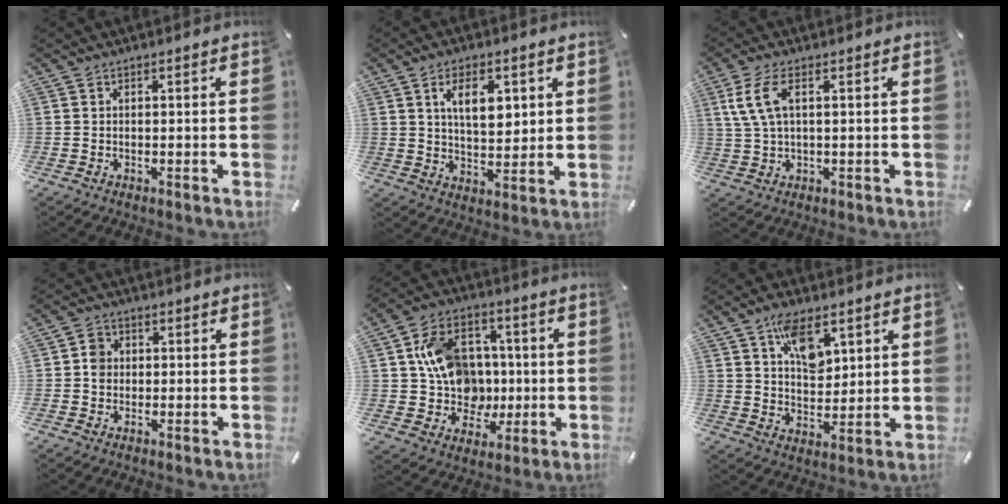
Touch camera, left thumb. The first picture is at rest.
{"total": 8.7, "force": [3.7, 4.9, 6.1], "torque": [-0.093, -0.006, 0.060]}
{"total": 6.4, "force": [2.0, 2.6, 5.5], "torque": [-0.125, -0.002, 0.033]}
{"total": 3.4, "force": [-0.1, 3.0, 1.5], "torque": [-0.020, 0.006, -0.005]}
{"total": 15.1, "force": [1.2, 13.5, 6.6], "torque": [-0.113, 0.014, 0.039]}
{"total": 9.5, "force": [4.9, 5.7, 5.8], "torque": [-0.090, -0.013, 0.088]}